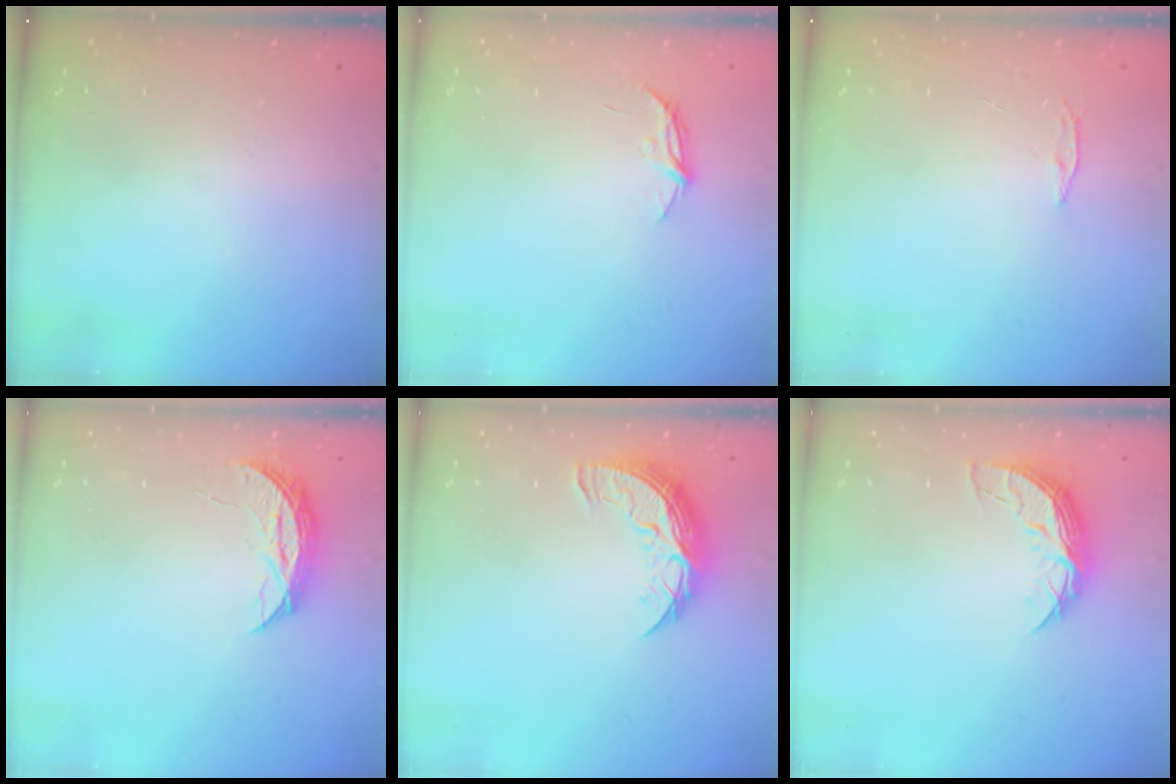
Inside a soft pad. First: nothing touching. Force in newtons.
{"total": 4.9, "press": 4.9, "slide": 0.3}
{"total": 3.2, "press": 3.2, "slide": 0.4}
{"total": 5.6, "press": 5.6, "slide": 0.6}
{"total": 9.4, "press": 9.4, "slide": 0.6}
{"total": 7.7, "press": 7.7, "slide": 0.2}